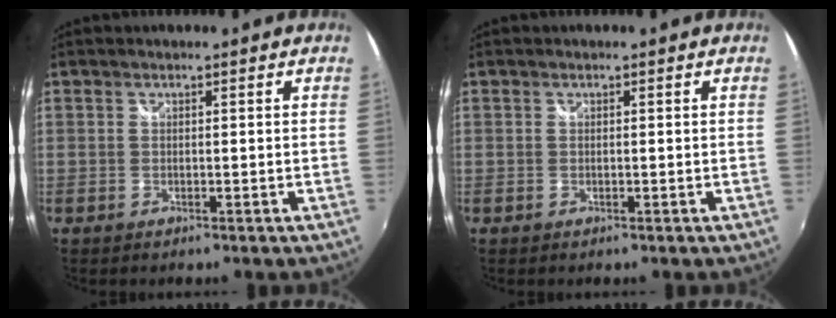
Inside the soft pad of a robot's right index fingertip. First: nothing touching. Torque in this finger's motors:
{"motor_torque": [0.08, 0.21, -0.03, 0.00]}